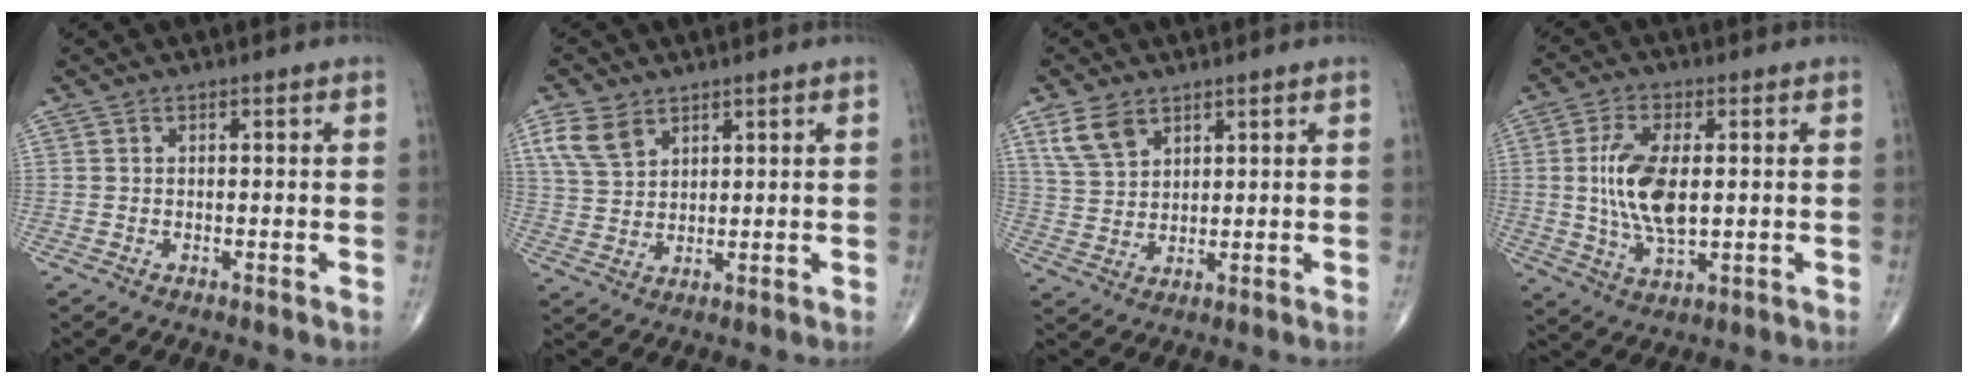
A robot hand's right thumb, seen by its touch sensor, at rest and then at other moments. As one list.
[{"total": 6.6, "force": [3.8, 4.1, 3.5], "torque": [-0.060, -0.010, 0.082]}, {"total": 6.5, "force": [3.9, 3.9, 3.4], "torque": [-0.057, -0.014, 0.086]}, {"total": 11.8, "force": [0.9, 5.6, 10.4], "torque": [-0.208, -0.009, 0.021]}]